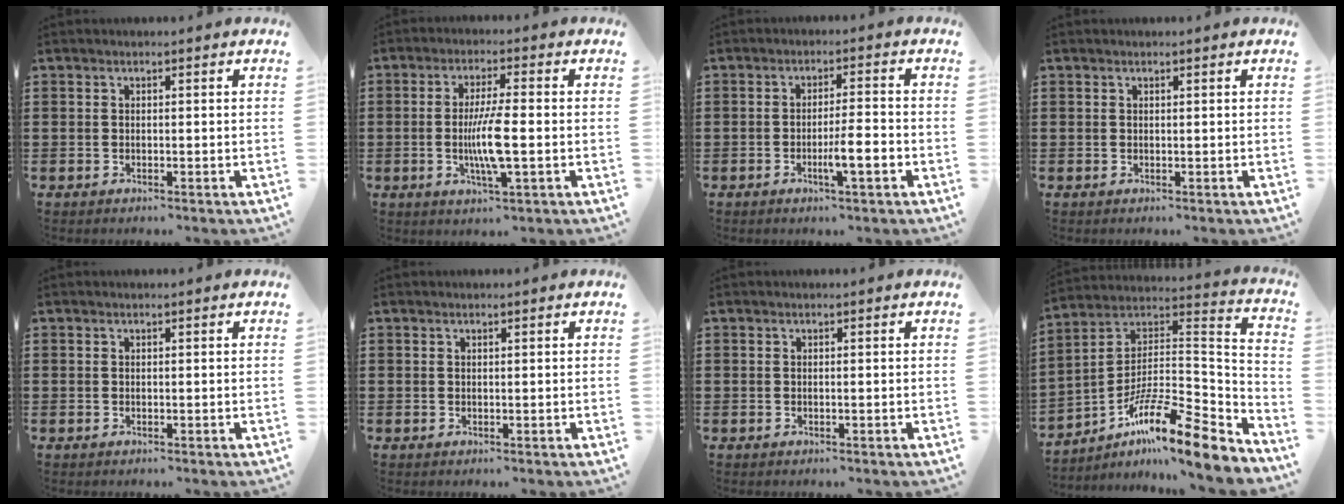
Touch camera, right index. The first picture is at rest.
{"total": 7.2, "force": [-1.2, 1.1, 7.0], "torque": [-0.140, -0.011, -0.027]}
{"total": 5.0, "force": [-1.9, 0.6, 4.6], "torque": [-0.075, -0.003, -0.033]}
{"total": 0.0}
{"total": 0.0}
{"total": 0.0}
{"total": 0.0}
{"total": 13.6, "force": [-9.6, 2.1, 9.4], "torque": [-0.151, 0.006, -0.182]}